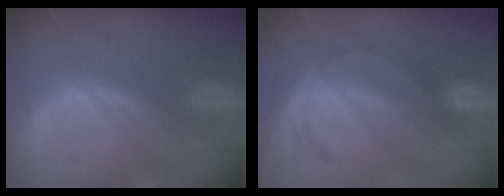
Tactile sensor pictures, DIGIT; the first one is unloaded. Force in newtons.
{"total": 5.2, "press": 4.6, "slide": 2.5}